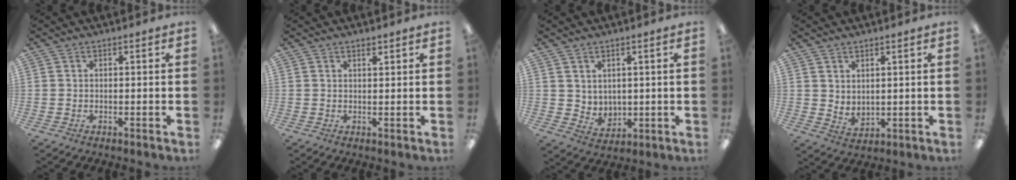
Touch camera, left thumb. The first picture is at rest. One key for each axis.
{"total": 1.3, "fx": 1.1, "fy": 0.2, "fz": 0.6, "tx": -0.013, "ty": -0.001, "tz": 0.020}
{"total": 4.1, "fx": 3.1, "fy": 2.6, "fz": 0.2, "tx": -0.008, "ty": -0.020, "tz": 0.059}
{"total": 3.2, "fx": 2.9, "fy": 1.1, "fz": 0.5, "tx": -0.006, "ty": -0.021, "tz": 0.054}